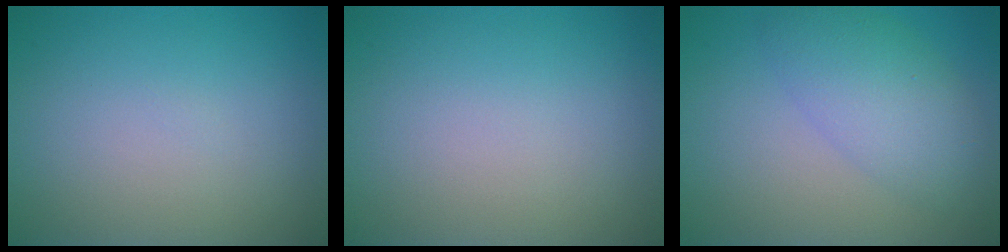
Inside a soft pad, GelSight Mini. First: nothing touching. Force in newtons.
{"total": 0.0}
{"total": 4.7, "press": 4.7, "slide": 0.3}